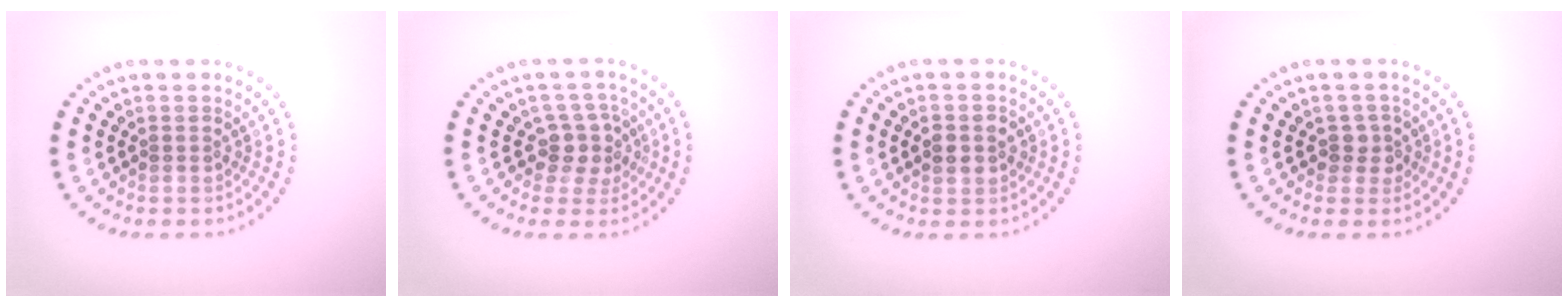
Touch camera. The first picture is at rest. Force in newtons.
{"total": 2.7, "press": 2.2, "slide": 1.6}
{"total": 1.9, "press": 1.9, "slide": 0.2}
{"total": 1.6, "press": 1.3, "slide": 0.9}